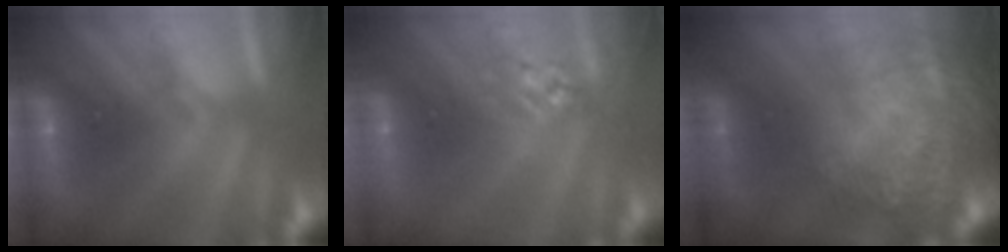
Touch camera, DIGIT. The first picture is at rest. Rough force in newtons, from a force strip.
{"total": 2.8}
{"total": 11.0}